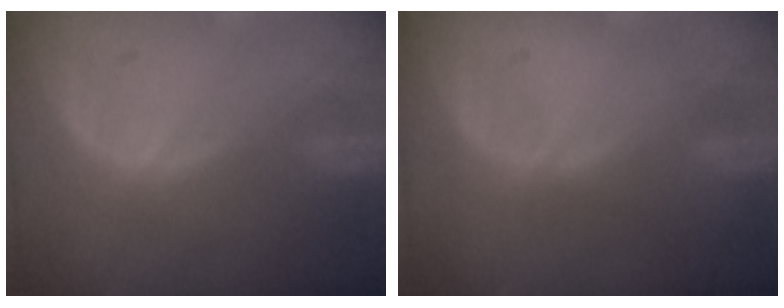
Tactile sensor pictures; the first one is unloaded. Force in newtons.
{"total": 0.0}